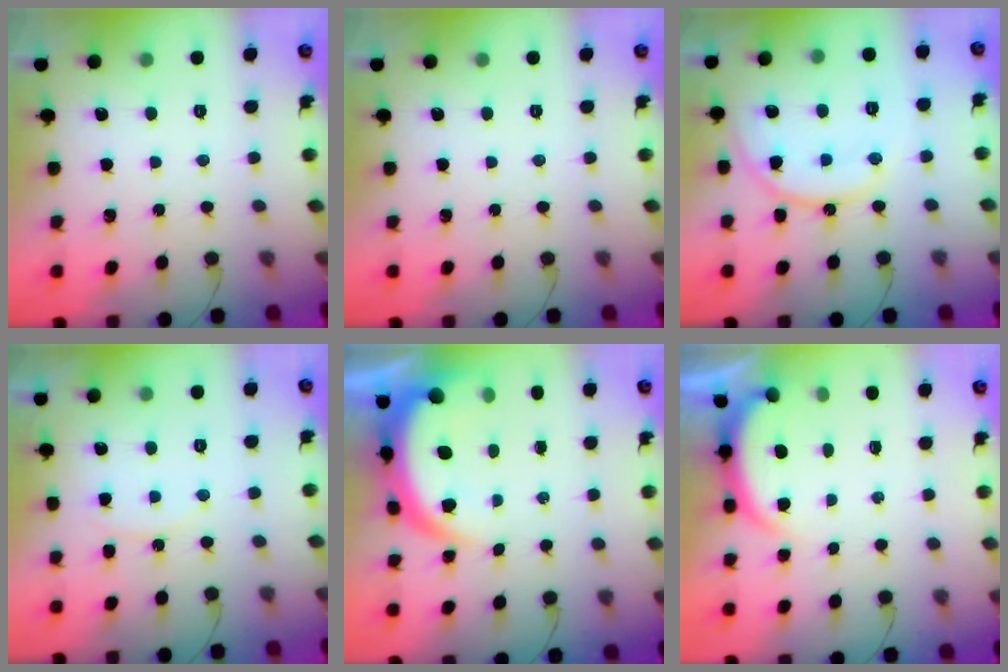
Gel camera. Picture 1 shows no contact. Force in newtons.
{"total": 0.0}
{"total": 13.5, "press": 13.5, "slide": 0.9}
{"total": 5.1, "press": 5.1, "slide": 0.6}
{"total": 8.6, "press": 8.5, "slide": 1.1}
{"total": 2.8, "press": 2.8, "slide": 0.6}